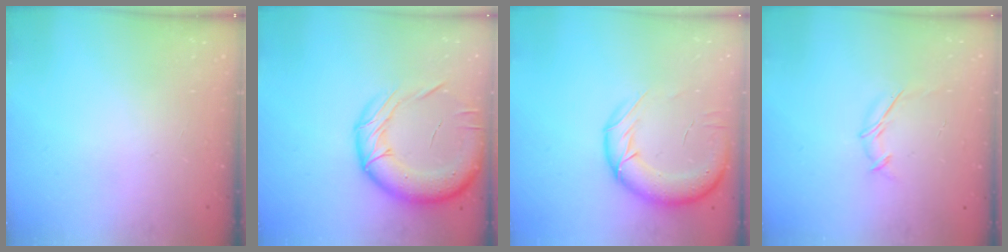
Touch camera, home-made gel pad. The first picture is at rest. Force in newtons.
{"total": 20.3, "press": 19.9, "slide": 4.2}
{"total": 17.6, "press": 17.3, "slide": 3.5}
{"total": 5.6, "press": 5.6, "slide": 0.2}